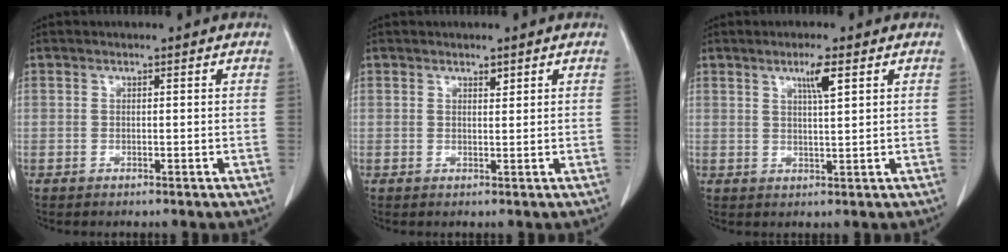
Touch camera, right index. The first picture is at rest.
{"total": 1.0, "force": [0.8, 0.3, 0.5], "torque": [-0.009, -0.005, 0.013]}
{"total": 3.7, "force": [1.9, 0.0, 3.2], "torque": [-0.056, -0.004, 0.034]}